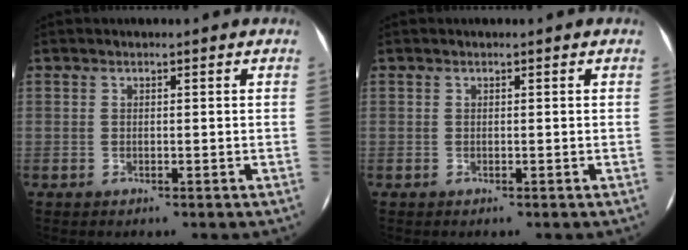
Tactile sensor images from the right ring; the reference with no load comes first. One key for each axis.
{"total": 0.0}